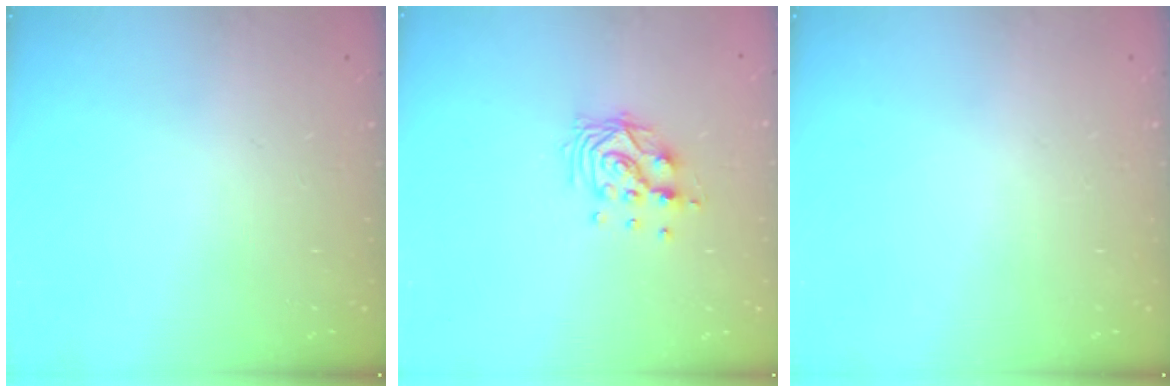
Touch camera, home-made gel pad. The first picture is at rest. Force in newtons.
{"total": 9.8, "press": 9.8, "slide": 0.7}
{"total": 0.0}